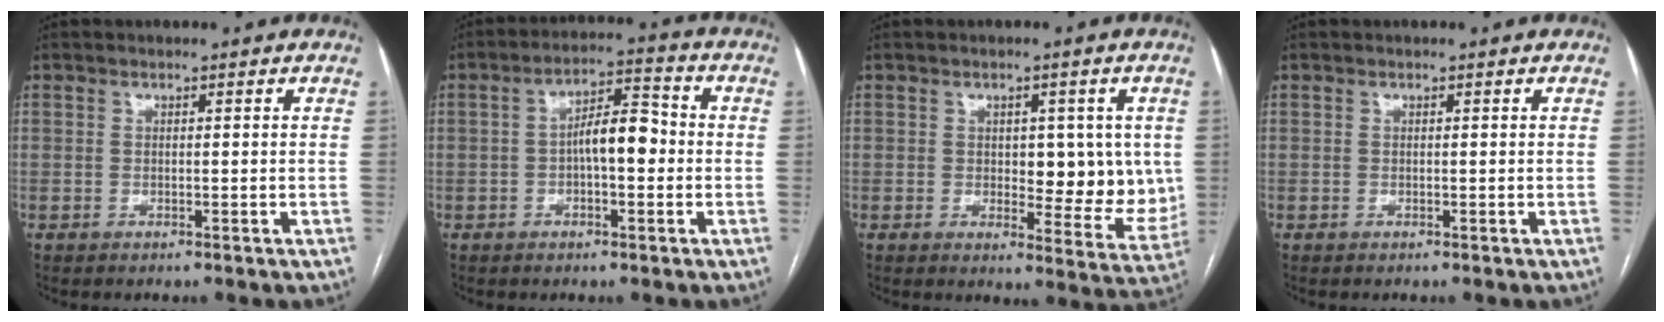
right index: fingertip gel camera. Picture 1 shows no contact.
{"total": 6.9, "force": [-0.7, 2.4, 6.5], "torque": [-0.109, 0.027, -0.014]}
{"total": 9.7, "force": [0.7, 4.7, 8.4], "torque": [-0.092, 0.000, 0.019]}
{"total": 0.0}